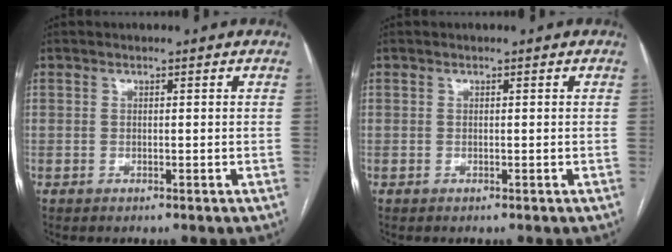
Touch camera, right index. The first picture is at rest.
{"total": 0.0}